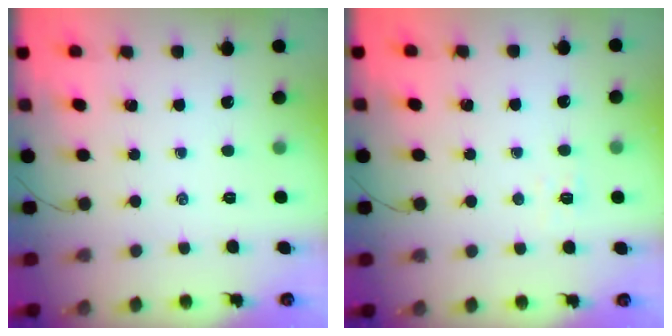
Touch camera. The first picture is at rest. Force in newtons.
{"total": 2.8, "press": 2.7, "slide": 0.8}